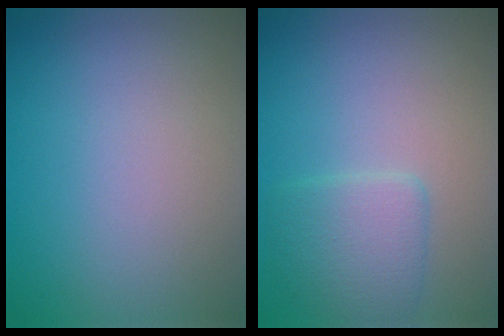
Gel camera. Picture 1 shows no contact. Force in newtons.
{"total": 2.8, "press": 2.8, "slide": 0.1}